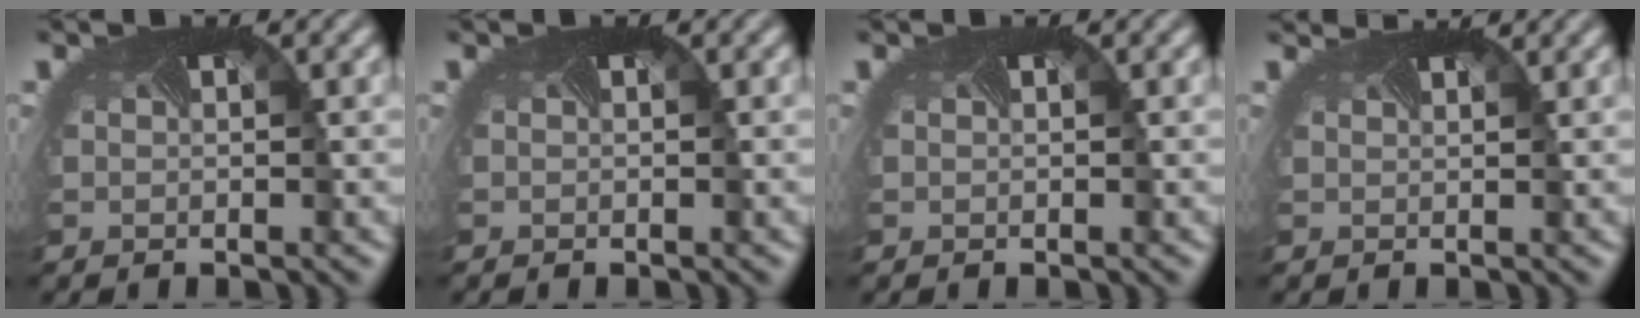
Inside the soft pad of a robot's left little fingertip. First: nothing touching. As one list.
[{"total": 0.0}, {"total": 0.0}, {"total": 1.7, "force": [1.7, -0.1, 0.1], "torque": [-0.005, 0.002, 0.021]}]